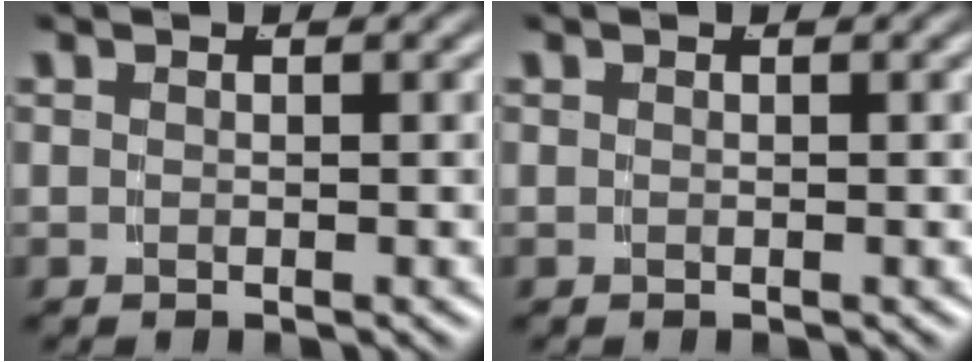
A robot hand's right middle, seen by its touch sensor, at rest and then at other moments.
{"total": 0.0}